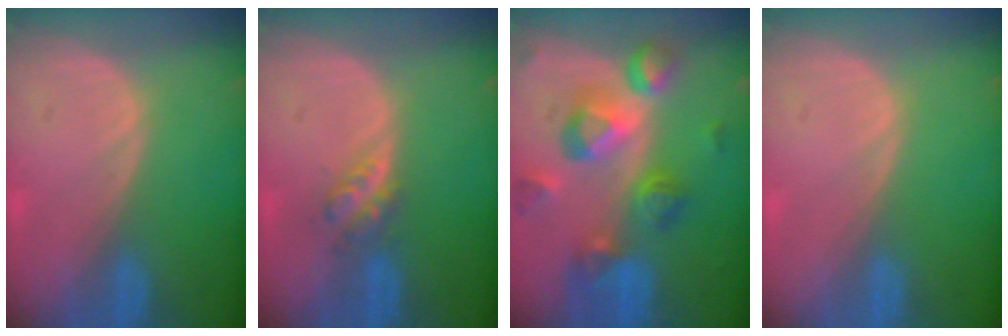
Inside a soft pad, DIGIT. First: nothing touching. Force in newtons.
{"total": 3.7, "press": 3.1, "slide": 1.9}
{"total": 10.4, "press": 9.3, "slide": 4.8}
{"total": 0.0}